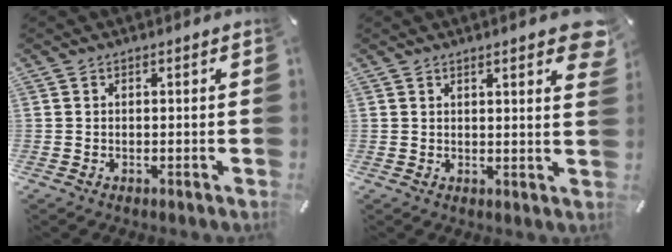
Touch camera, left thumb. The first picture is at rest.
{"total": 4.7, "force": [3.0, 1.0, 3.5], "torque": [-0.042, -0.019, 0.047]}